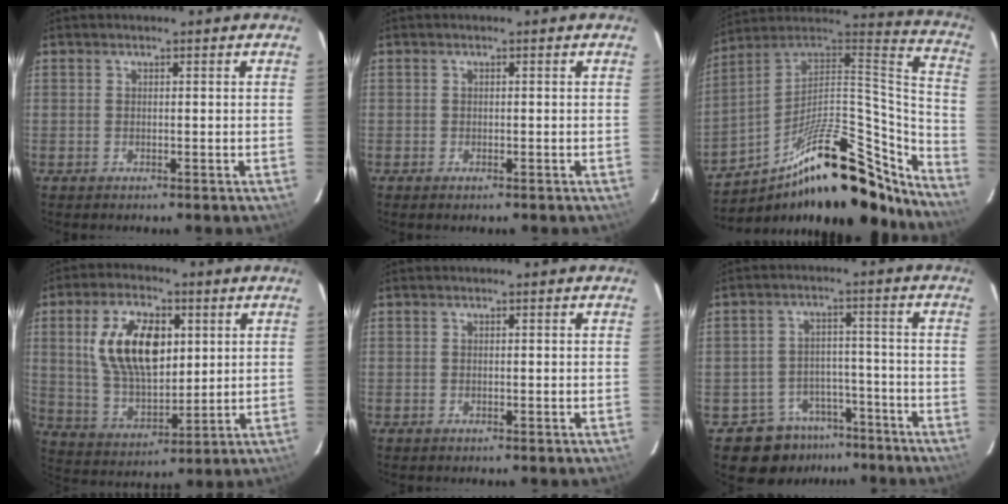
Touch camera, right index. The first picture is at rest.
{"total": 0.8, "force": [-0.6, 0.4, 0.4], "torque": [-0.007, -0.003, -0.011]}
{"total": 30.4, "force": [-20.8, 10.8, 19.4], "torque": [-0.276, 0.028, -0.314]}
{"total": 15.5, "force": [4.1, 8.3, 12.4], "torque": [-0.233, 0.011, 0.088]}
{"total": 0.0}
{"total": 8.2, "force": [-5.9, 5.6, 1.0], "torque": [-0.025, 0.032, -0.077]}